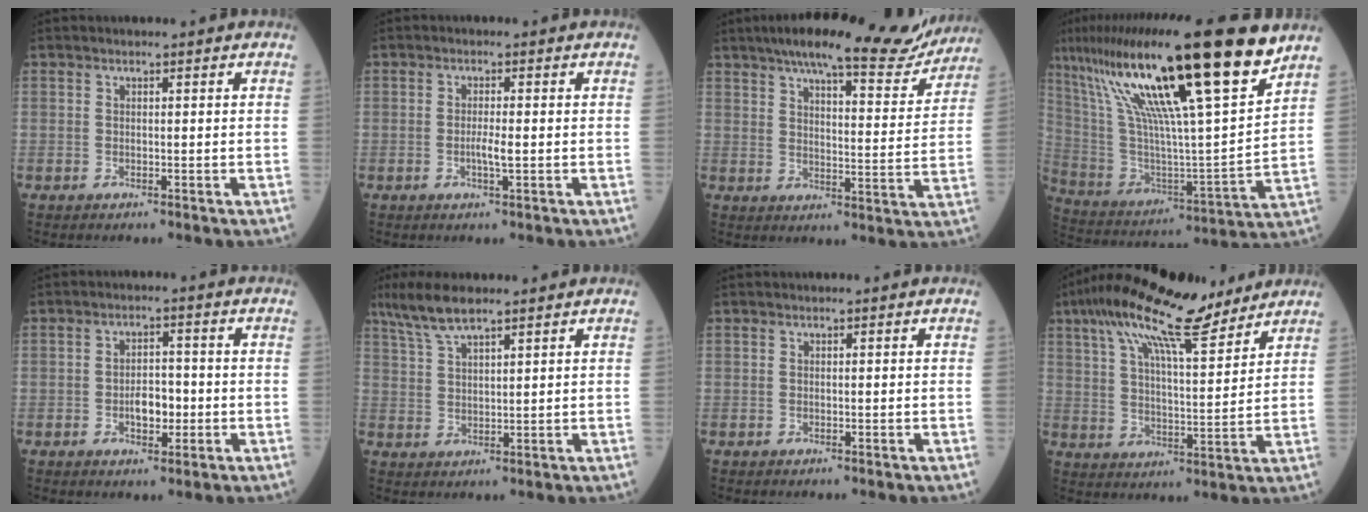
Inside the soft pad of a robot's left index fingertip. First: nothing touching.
{"total": 2.4, "force": [-0.5, 0.1, 2.3], "torque": [-0.046, -0.002, -0.008]}
{"total": 19.6, "force": [17.1, 3.4, 9.0], "torque": [-0.126, -0.001, 0.220]}
{"total": 27.1, "force": [17.2, 1.5, 20.8], "torque": [-0.378, 0.021, 0.299]}
{"total": 4.3, "force": [-1.1, 2.2, 3.5], "torque": [-0.059, 0.007, -0.017]}
{"total": 6.5, "force": [5.0, 0.9, 4.1], "torque": [-0.093, 0.016, 0.099]}
{"total": 0.0}
{"total": 16.6, "force": [12.6, 2.8, 10.4], "torque": [-0.187, 0.031, 0.208]}